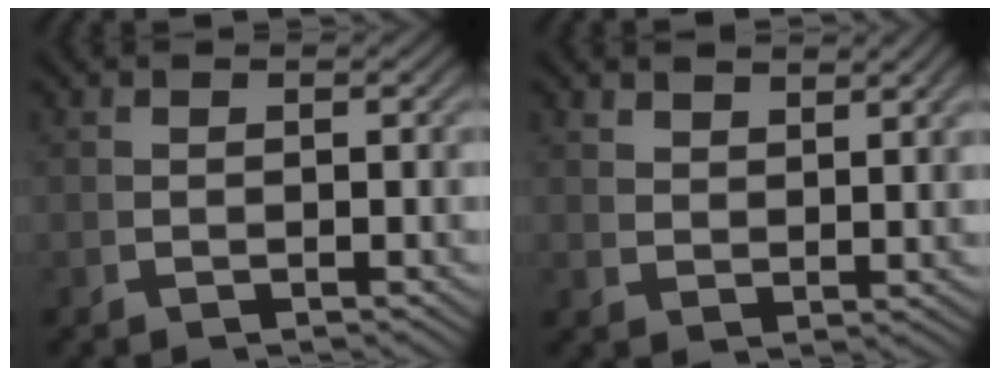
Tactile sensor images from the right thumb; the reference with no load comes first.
{"total": 2.4, "force": [2.3, 0.1, 0.5], "torque": [-0.001, 0.000, 0.054]}